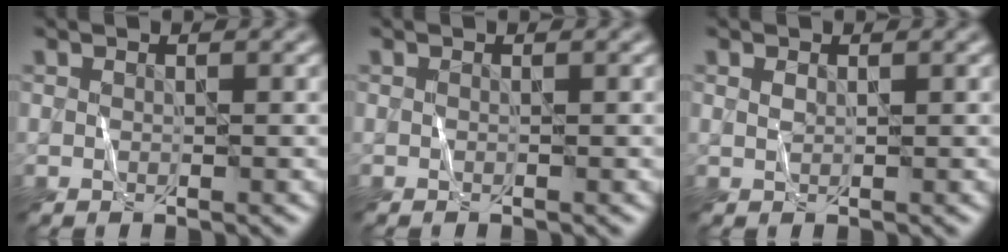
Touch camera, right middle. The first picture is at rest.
{"total": 0.0}
{"total": 0.7, "force": [0.5, 0.3, 0.3], "torque": [-0.010, 0.001, 0.010]}